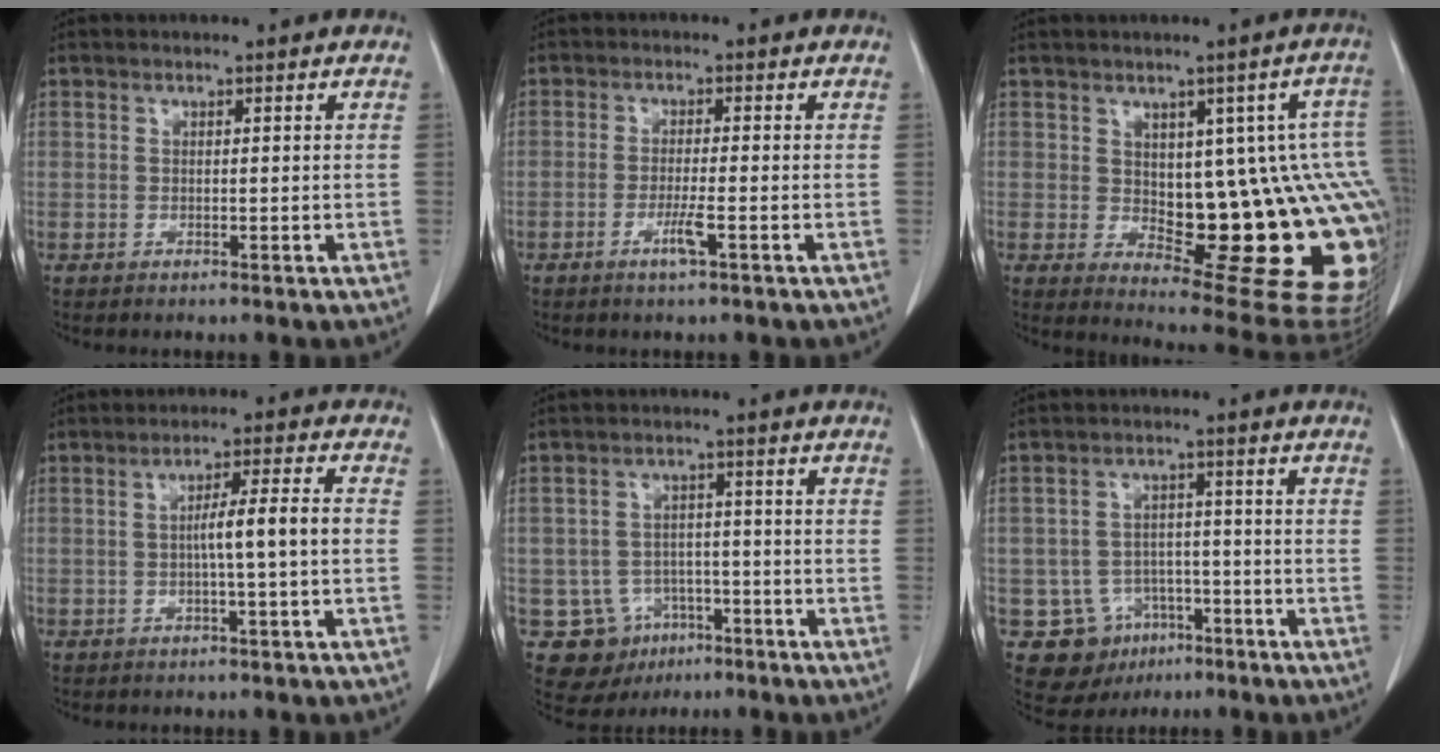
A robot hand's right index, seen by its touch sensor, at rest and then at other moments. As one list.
[{"total": 3.1, "force": [-1.5, 0.0, 2.8], "torque": [-0.056, -0.004, -0.029]}, {"total": 19.6, "force": [-1.6, 7.2, 18.2], "torque": [-0.133, 0.020, 0.002]}, {"total": 5.9, "force": [-0.5, -0.3, 5.9], "torque": [-0.096, 0.012, -0.009]}, {"total": 9.6, "force": [-4.0, 8.6, 1.8], "torque": [-0.040, 0.016, -0.047]}, {"total": 9.8, "force": [-4.3, 8.5, 2.2], "torque": [-0.043, 0.017, -0.052]}]